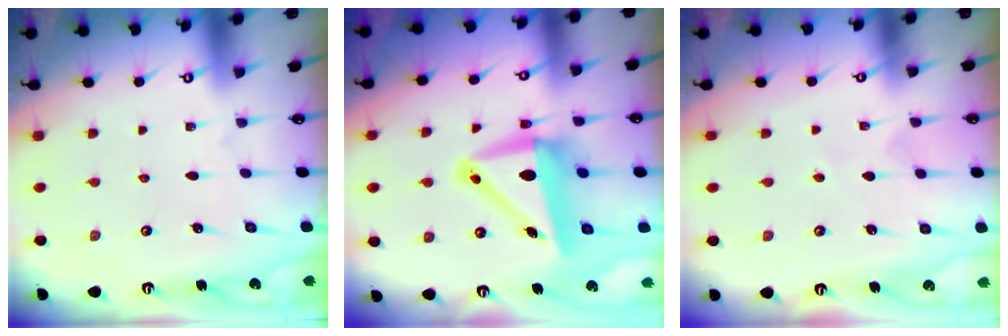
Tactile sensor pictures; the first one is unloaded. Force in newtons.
{"total": 11.4, "press": 10.7, "slide": 4.0}
{"total": 1.8, "press": 1.8, "slide": 0.4}